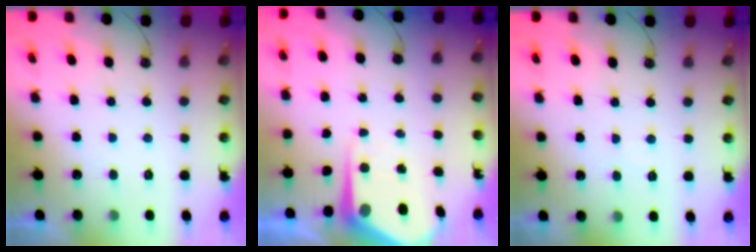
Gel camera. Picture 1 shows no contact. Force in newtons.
{"total": 8.3, "press": 8.3, "slide": 0.3}
{"total": 3.4, "press": 3.4, "slide": 0.5}